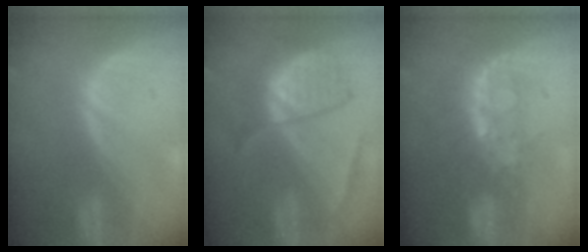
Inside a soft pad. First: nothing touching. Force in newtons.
{"total": 6.7, "press": 6.7, "slide": 0.1}
{"total": 8.3, "press": 6.9, "slide": 4.7}